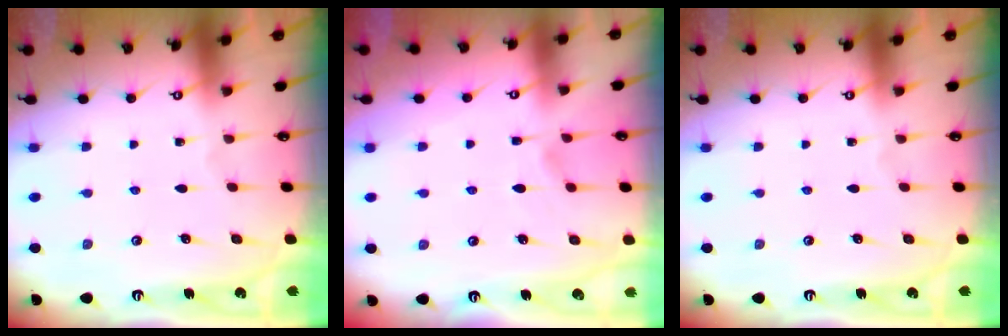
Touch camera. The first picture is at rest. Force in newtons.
{"total": 2.9, "press": 2.6, "slide": 1.2}
{"total": 0.0}